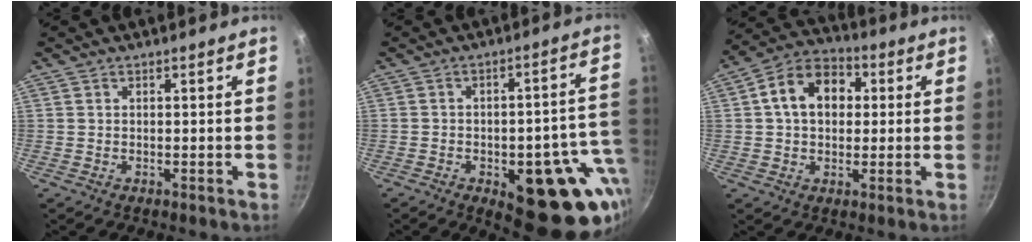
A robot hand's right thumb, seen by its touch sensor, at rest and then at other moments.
{"total": 21.1, "force": [-4.8, 9.4, 18.2], "torque": [-0.168, 0.006, -0.055]}
{"total": 12.1, "force": [2.1, 8.9, 7.9], "torque": [-0.098, 0.023, 0.017]}